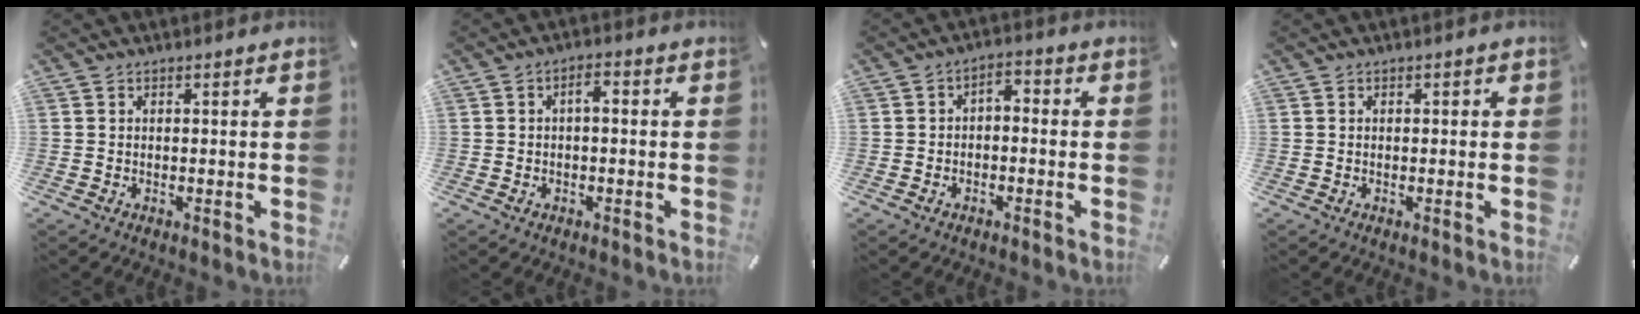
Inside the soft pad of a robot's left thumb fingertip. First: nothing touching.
{"total": 3.2, "force": [-0.4, 1.5, 2.8], "torque": [-0.044, 0.010, -0.012]}
{"total": 3.4, "force": [-2.1, 2.0, 1.8], "torque": [-0.023, 0.014, -0.043]}
{"total": 0.8, "force": [-0.2, 0.5, 0.6], "torque": [-0.012, 0.002, -0.005]}